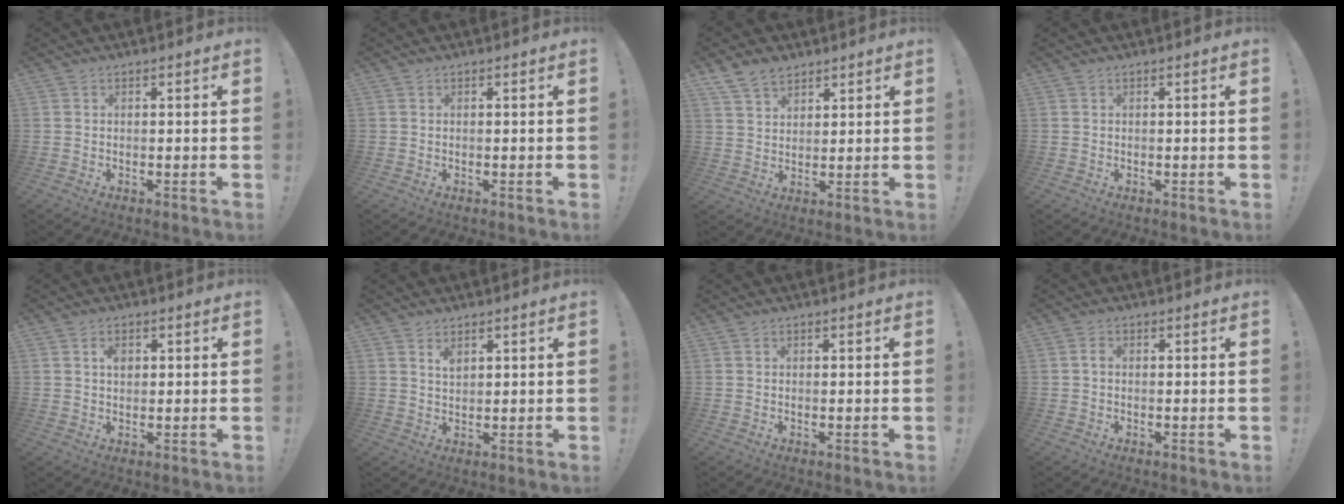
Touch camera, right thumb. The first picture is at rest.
{"total": 0.0}
{"total": 7.1, "force": [5.2, 4.2, 2.3], "torque": [-0.044, -0.021, 0.101]}
{"total": 0.0}
{"total": 2.3, "force": [0.6, 1.6, 1.6], "torque": [-0.017, -0.002, 0.006]}
{"total": 2.5, "force": [1.7, 1.1, 1.4], "torque": [-0.007, -0.016, 0.027]}
{"total": 0.0}
{"total": 1.1, "force": [-0.4, 0.7, 0.8], "torque": [-0.018, 0.006, -0.007]}